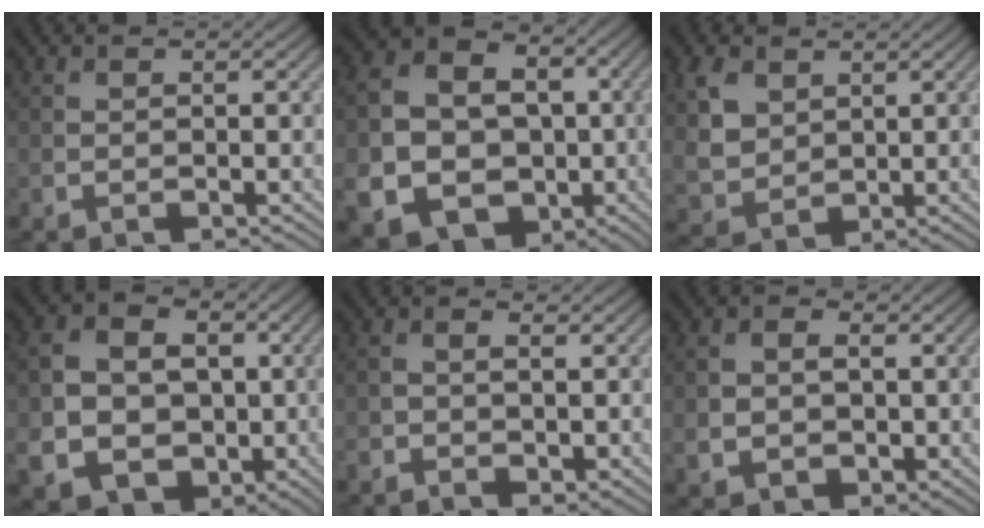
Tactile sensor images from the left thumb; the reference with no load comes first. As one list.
[{"total": 17.1, "force": [-4.6, 14.5, 7.9], "torque": [-0.188, -0.041, -0.095]}, {"total": 7.0, "force": [2.9, 5.1, 3.8], "torque": [-0.124, 0.004, 0.061]}, {"total": 12.7, "force": [-2.5, 10.4, 6.9], "torque": [-0.160, -0.030, -0.051]}, {"total": 3.7, "force": [-1.0, 2.0, 2.9], "torque": [-0.057, -0.003, -0.015]}, {"total": 5.0, "force": [-0.2, 3.8, 3.3], "torque": [-0.062, -0.004, 0.001]}]